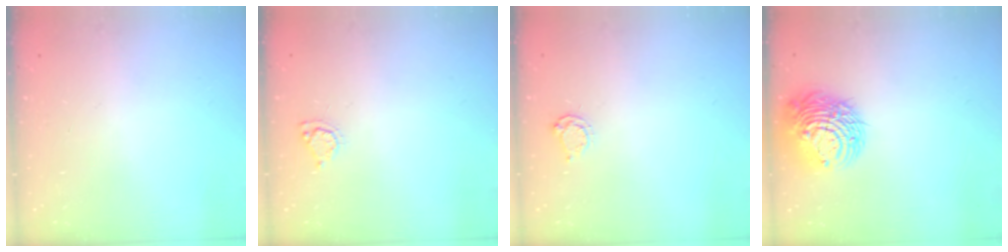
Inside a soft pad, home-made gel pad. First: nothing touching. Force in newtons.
{"total": 5.0, "press": 5.0, "slide": 0.5}
{"total": 3.8, "press": 3.8, "slide": 0.5}
{"total": 13.6, "press": 13.4, "slide": 1.9}